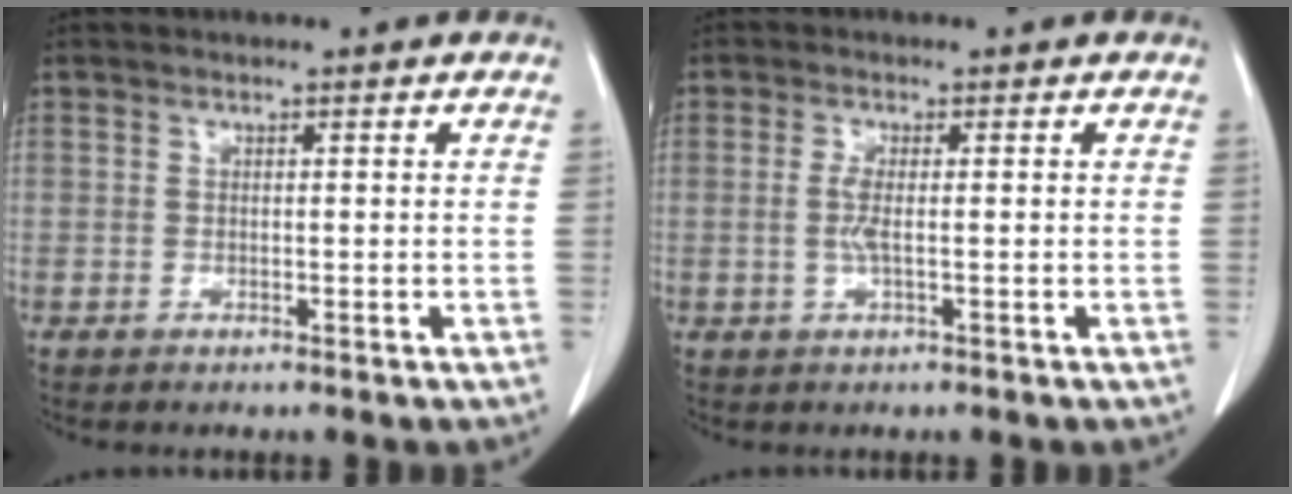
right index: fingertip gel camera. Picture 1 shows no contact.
{"total": 2.3, "force": [-0.2, 0.4, 2.3], "torque": [-0.055, -0.002, -0.004]}